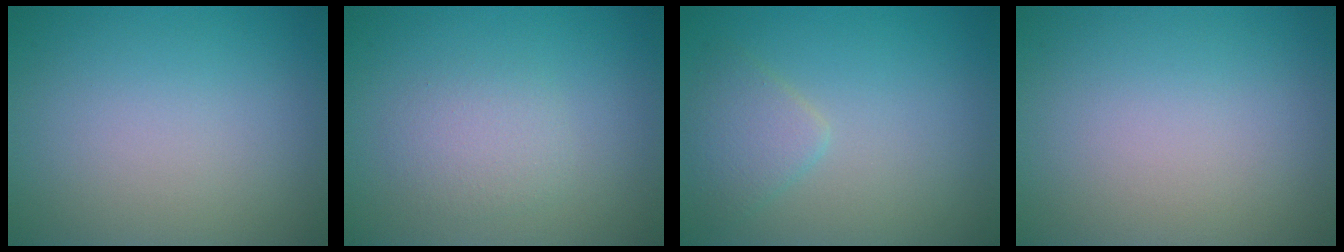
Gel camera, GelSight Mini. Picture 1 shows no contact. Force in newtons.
{"total": 2.0, "press": 2.0, "slide": 0.0}
{"total": 2.3, "press": 2.2, "slide": 0.2}
{"total": 0.0}